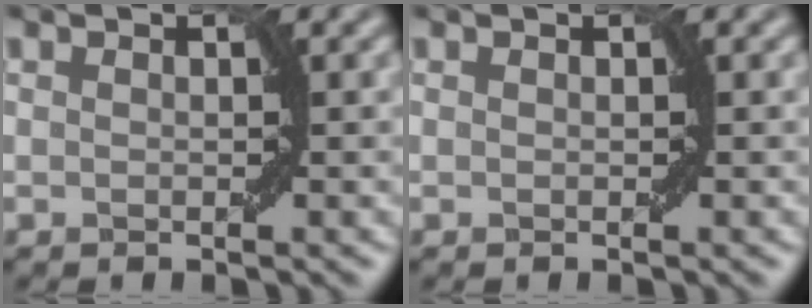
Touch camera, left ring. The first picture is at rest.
{"total": 0.0}